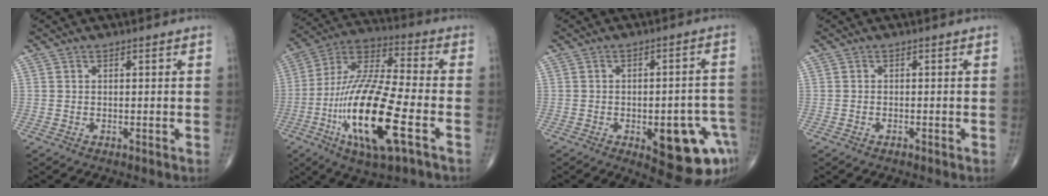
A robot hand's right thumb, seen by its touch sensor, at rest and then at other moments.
{"total": 22.1, "force": [-6.9, 6.1, 20.1], "torque": [-0.414, 0.020, -0.118]}
{"total": 14.8, "force": [-5.7, 5.9, 12.3], "torque": [-0.108, 0.031, -0.055]}
{"total": 0.6, "force": [-0.5, 0.2, 0.3], "torque": [-0.008, 0.003, -0.009]}